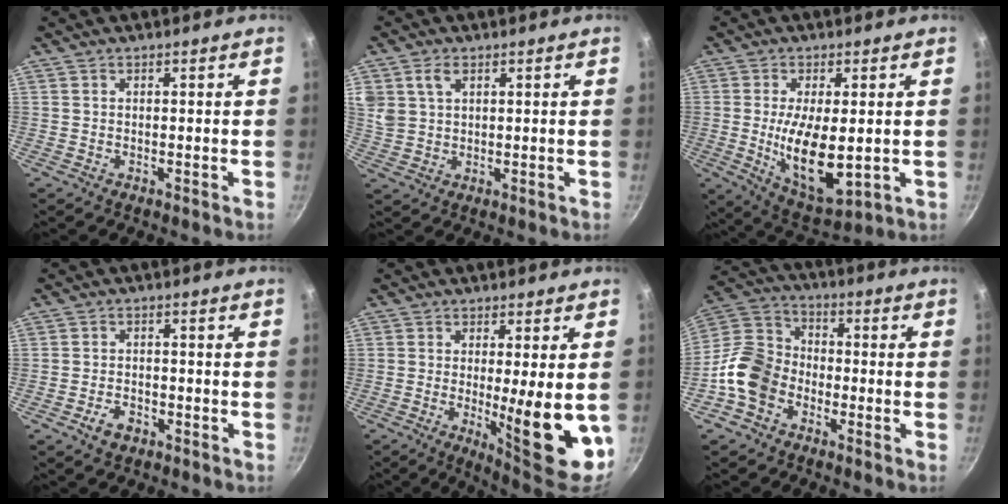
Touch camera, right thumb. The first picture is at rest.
{"total": 6.6, "force": [3.0, 4.6, 3.7], "torque": [-0.066, 0.000, 0.062]}
{"total": 13.3, "force": [-0.7, 5.4, 12.2], "torque": [-0.212, -0.018, 0.001]}
{"total": 3.7, "force": [-2.1, 2.3, 2.1], "torque": [-0.033, 0.016, -0.037]}
{"total": 13.8, "force": [-1.9, 2.9, 13.3], "torque": [-0.169, -0.015, -0.017]}
{"total": 12.0, "force": [-5.0, 9.0, 6.2], "torque": [-0.091, 0.048, -0.120]}